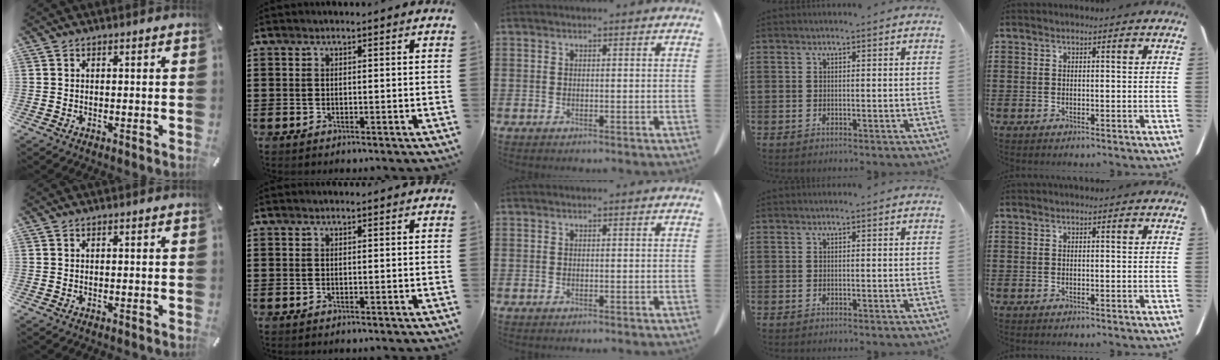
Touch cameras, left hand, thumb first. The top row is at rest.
{}